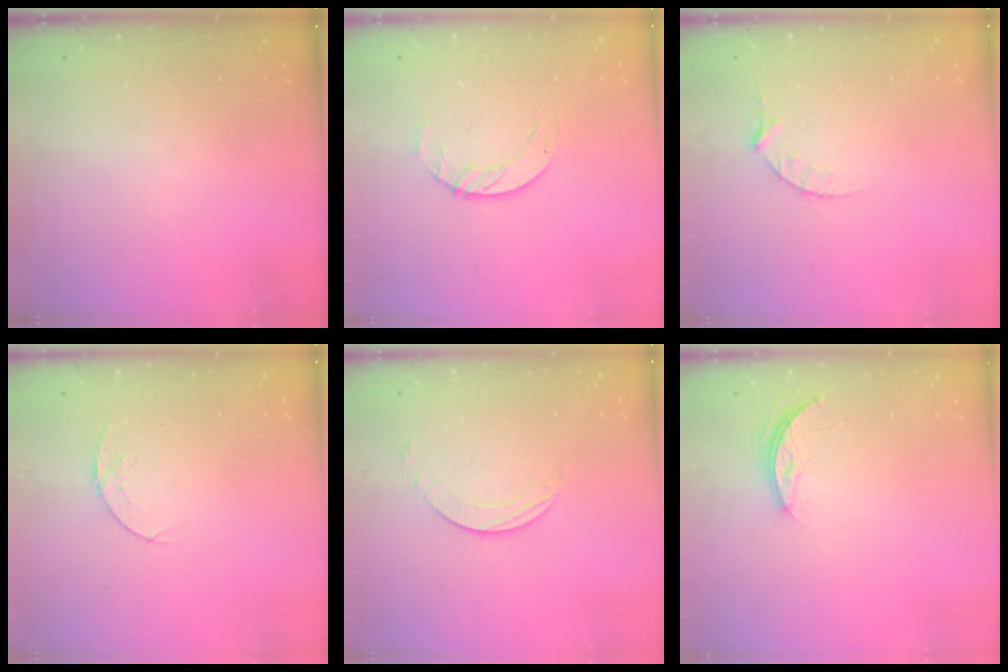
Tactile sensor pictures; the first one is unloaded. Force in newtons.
{"total": 3.5, "press": 3.5, "slide": 0.4}
{"total": 3.8, "press": 3.7, "slide": 0.5}
{"total": 4.0, "press": 3.9, "slide": 0.5}
{"total": 1.6, "press": 1.6, "slide": 0.2}
{"total": 3.9, "press": 3.9, "slide": 0.4}